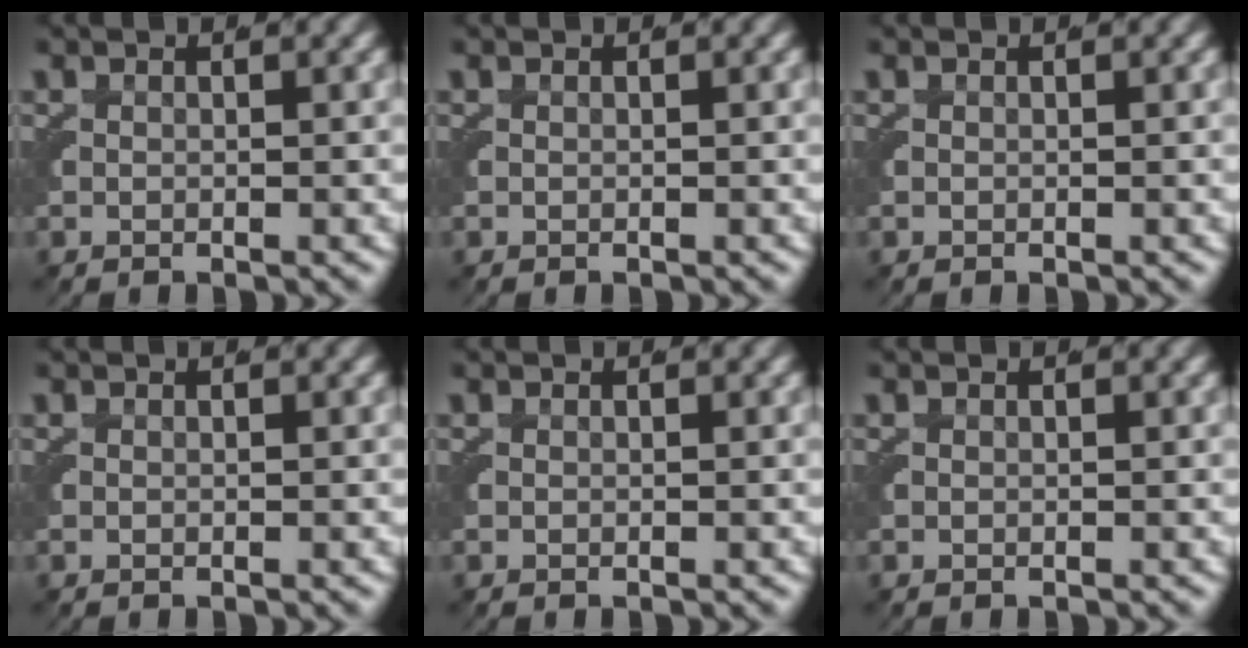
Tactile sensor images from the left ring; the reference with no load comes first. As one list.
[{"total": 0.0}, {"total": 0.0}, {"total": 0.0}, {"total": 0.0}, {"total": 0.0}]